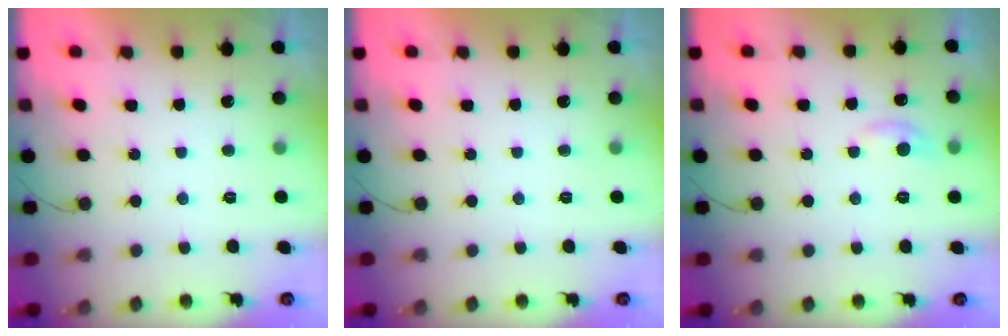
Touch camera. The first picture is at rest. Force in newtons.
{"total": 0.0}
{"total": 5.2, "press": 5.1, "slide": 0.7}